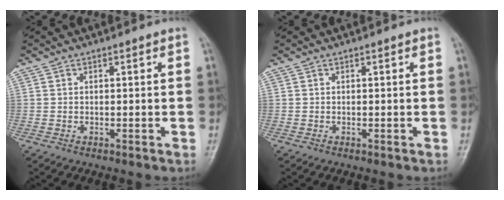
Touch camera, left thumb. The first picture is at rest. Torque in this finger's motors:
{"motor_torque": [0.00, 0.00, 0.00, 0.00, 0.00]}